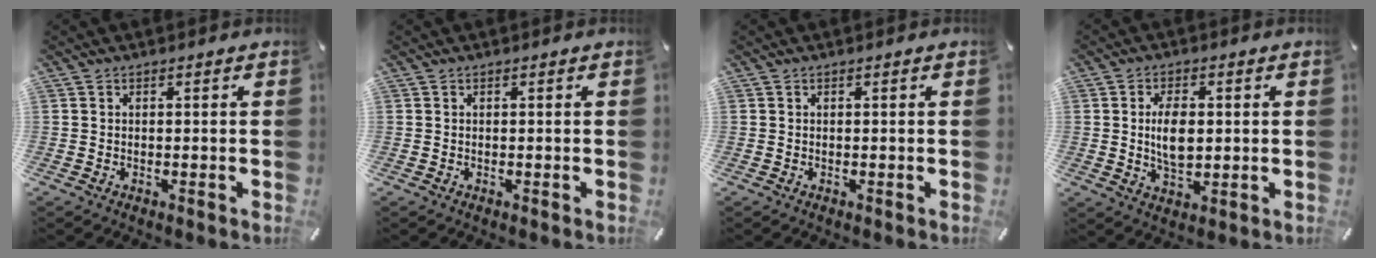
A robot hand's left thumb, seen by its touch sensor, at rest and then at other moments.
{"total": 0.0}
{"total": 0.0}
{"total": 7.3, "force": [0.6, 4.1, 6.0], "torque": [-0.122, -0.003, 0.003]}